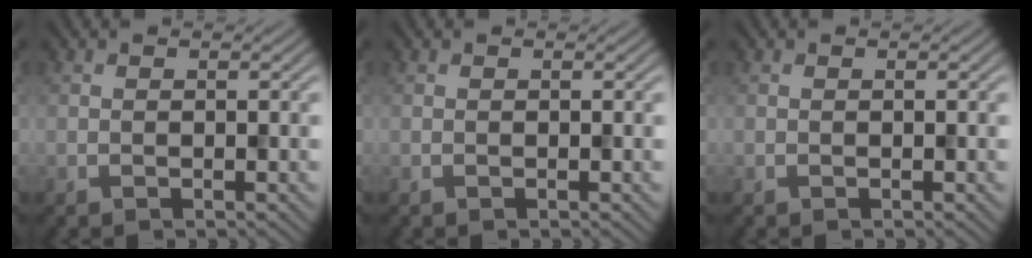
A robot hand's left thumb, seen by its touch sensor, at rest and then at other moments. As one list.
[{"total": 0.0}, {"total": 0.0}]